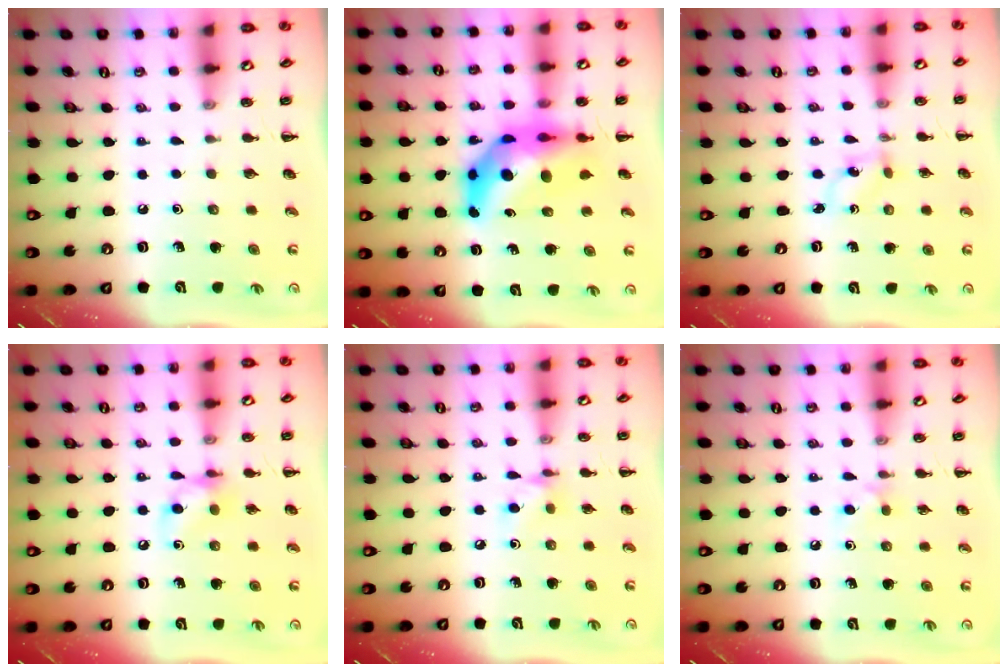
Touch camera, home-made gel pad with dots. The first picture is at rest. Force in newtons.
{"total": 13.4, "press": 12.7, "slide": 4.2}
{"total": 0.9, "press": 0.8, "slide": 0.5}
{"total": 8.4, "press": 8.3, "slide": 0.9}
{"total": 5.9, "press": 5.8, "slide": 0.8}
{"total": 5.0, "press": 4.6, "slide": 1.8}